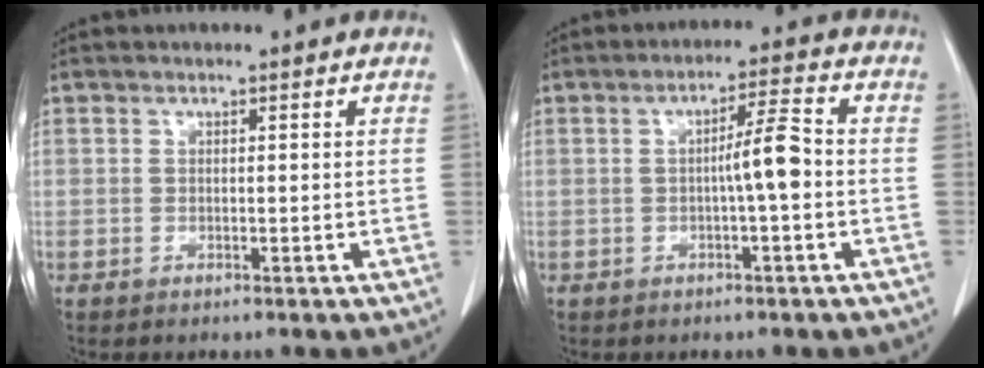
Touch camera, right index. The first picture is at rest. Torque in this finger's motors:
{"motor_torque": [0.68, -0.13, 0.44, 0.08]}